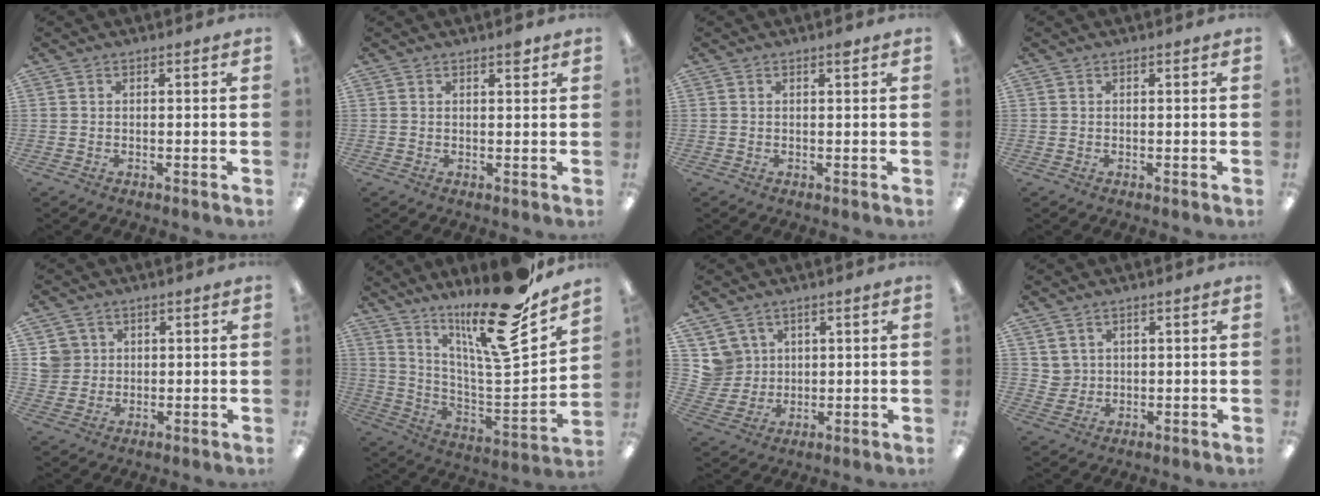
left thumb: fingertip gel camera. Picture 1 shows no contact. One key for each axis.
{"total": 2.2, "fx": 1.5, "fy": 0.8, "fz": 1.4, "tx": -0.015, "ty": -0.005, "tz": 0.023}
{"total": 1.1, "fx": 0.7, "fy": 0.2, "fz": 0.8, "tx": -0.010, "ty": -0.002, "tz": 0.010}
{"total": 0.0}
{"total": 5.1, "fx": 1.4, "fy": 4.9, "fz": 0.6, "tx": -0.013, "ty": 0.005, "tz": 0.025}
{"total": 22.9, "fx": 17.4, "fy": 2.9, "fz": 14.6, "tx": -0.224, "ty": -0.124, "tz": 0.273}
{"total": 6.7, "fx": 3.1, "fy": 6.0, "fz": 0.0, "tx": -0.006, "ty": -0.009, "tz": 0.061}
{"total": 3.3, "fx": 1.9, "fy": 2.6, "fz": -0.2, "tx": -0.002, "ty": -0.005, "tz": 0.034}